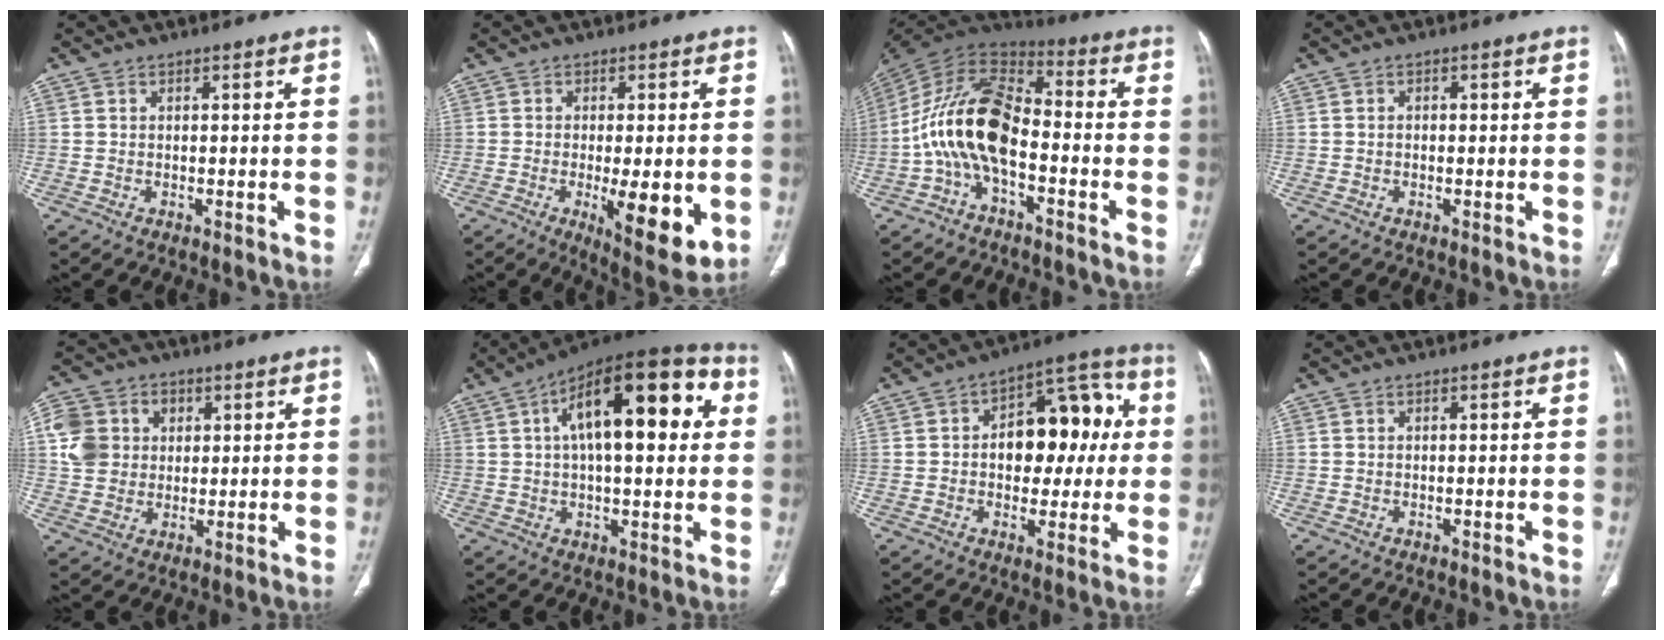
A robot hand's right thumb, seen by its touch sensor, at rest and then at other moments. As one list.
[{"total": 11.8, "force": [-2.7, 3.6, 10.9], "torque": [-0.150, -0.025, -0.032]}, {"total": 16.3, "force": [-3.7, 8.6, 13.4], "torque": [-0.257, 0.063, -0.078]}, {"total": 0.6, "force": [0.0, 0.4, 0.4], "torque": [-0.006, 0.001, -0.002]}, {"total": 10.5, "force": [2.3, 9.1, 4.7], "torque": [-0.070, 0.006, 0.041]}, {"total": 22.6, "force": [5.5, 9.4, 19.8], "torque": [-0.281, 0.028, 0.073]}, {"total": 16.0, "force": [1.5, 9.8, 12.5], "torque": [-0.118, 0.039, 0.021]}, {"total": 0.0}]